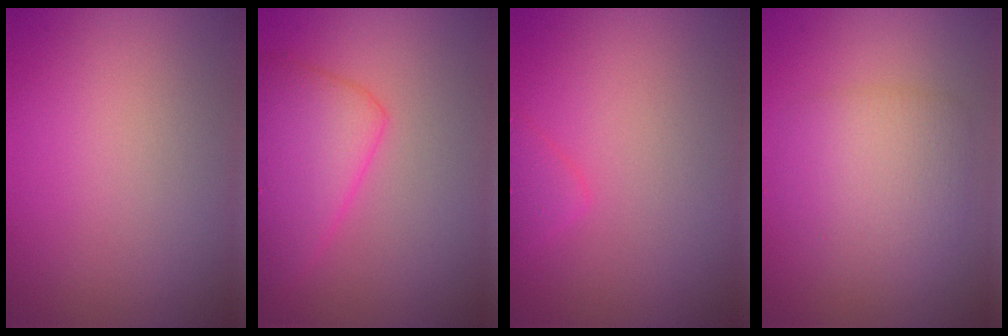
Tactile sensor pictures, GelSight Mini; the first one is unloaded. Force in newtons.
{"total": 4.8, "press": 4.7, "slide": 0.3}
{"total": 1.5, "press": 1.5, "slide": 0.0}
{"total": 4.0, "press": 4.0, "slide": 0.0}